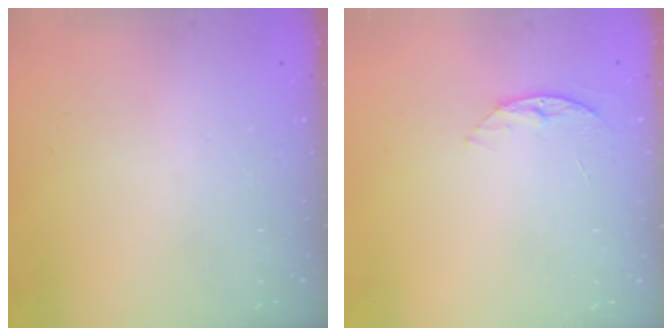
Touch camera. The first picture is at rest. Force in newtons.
{"total": 6.4, "press": 6.3, "slide": 0.7}